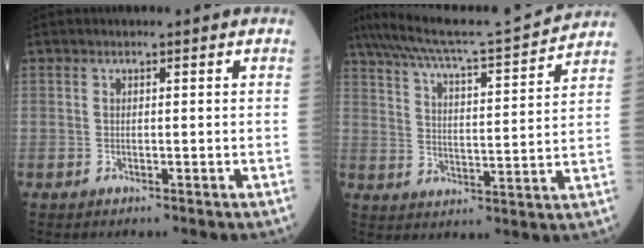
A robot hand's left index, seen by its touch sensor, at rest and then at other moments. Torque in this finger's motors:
{"motor_torque": [0.31, -0.35, 0.03, 0.04]}